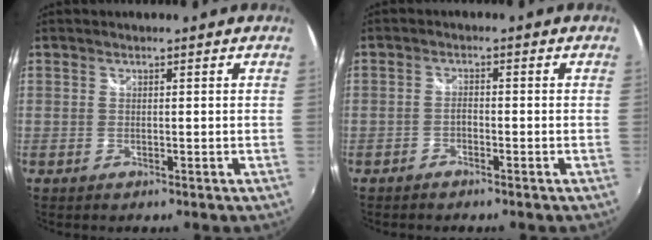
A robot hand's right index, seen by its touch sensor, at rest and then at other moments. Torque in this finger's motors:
{"motor_torque": [0.70, 0.51, 0.08, 0.00]}